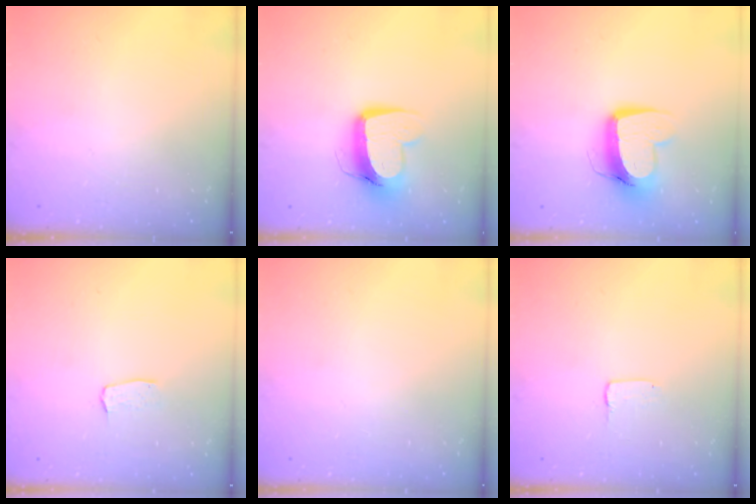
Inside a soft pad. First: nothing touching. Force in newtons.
{"total": 11.6, "press": 11.5, "slide": 1.3}
{"total": 11.6, "press": 11.5, "slide": 1.3}
{"total": 3.1, "press": 3.1, "slide": 0.2}
{"total": 0.0}
{"total": 1.0, "press": 1.0, "slide": 0.1}